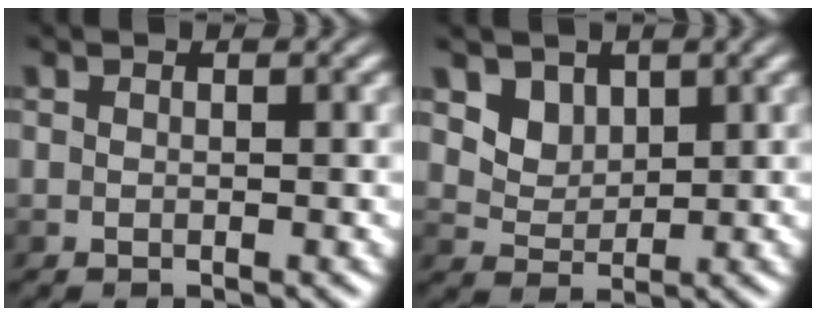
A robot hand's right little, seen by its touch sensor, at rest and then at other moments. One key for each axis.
{"total": 3.2, "fx": 1.8, "fy": 2.2, "fz": 1.3, "tx": -0.035, "ty": -0.018, "tz": 0.055}